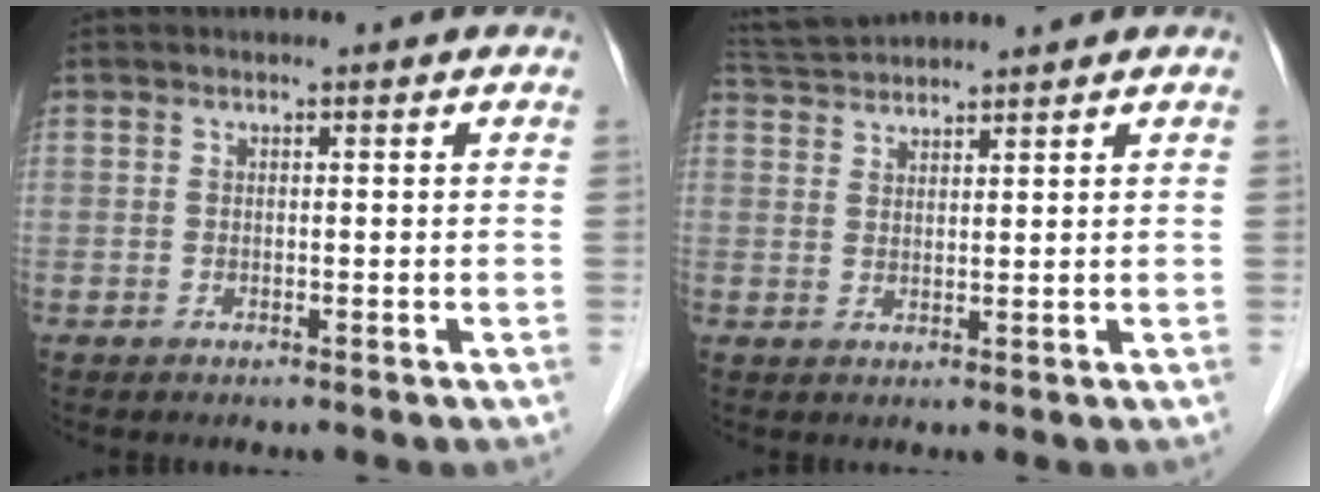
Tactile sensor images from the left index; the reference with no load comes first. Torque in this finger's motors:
{"motor_torque": [-0.21, -0.14, 0.00, 0.00]}